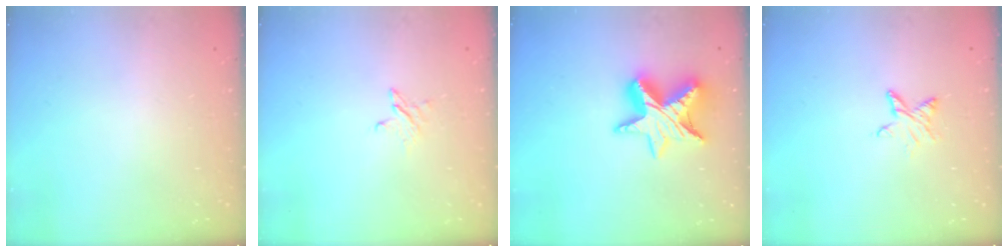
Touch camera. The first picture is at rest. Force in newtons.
{"total": 3.2, "press": 3.1, "slide": 0.3}
{"total": 12.9, "press": 12.9, "slide": 0.9}
{"total": 5.2, "press": 5.1, "slide": 0.7}